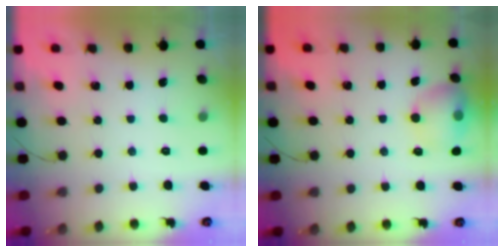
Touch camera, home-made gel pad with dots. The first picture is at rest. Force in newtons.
{"total": 11.2, "press": 11.0, "slide": 1.6}